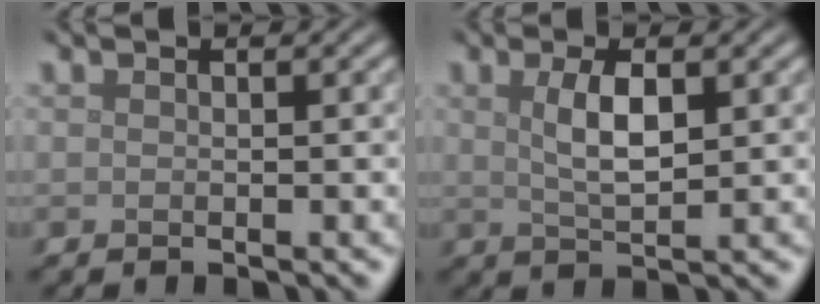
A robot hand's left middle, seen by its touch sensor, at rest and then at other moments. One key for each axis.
{"total": 3.2, "fx": 0.9, "fy": 1.1, "fz": 2.9, "tx": -0.058, "ty": 0.001, "tz": 0.020}